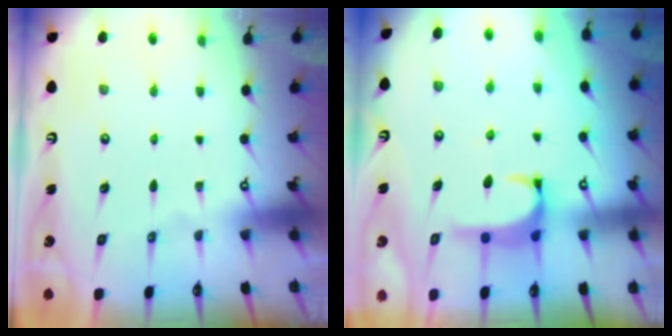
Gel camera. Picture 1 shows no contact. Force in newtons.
{"total": 1.2, "press": 1.1, "slide": 0.5}